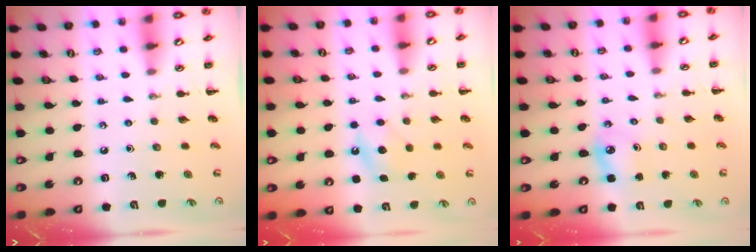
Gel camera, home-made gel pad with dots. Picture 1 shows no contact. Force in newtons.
{"total": 6.0, "press": 5.8, "slide": 1.5}
{"total": 4.2, "press": 4.1, "slide": 0.9}